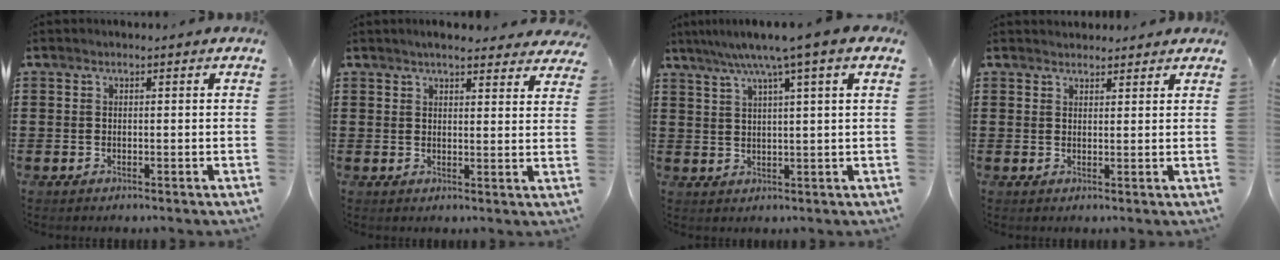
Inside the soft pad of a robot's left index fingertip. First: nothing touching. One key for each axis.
{"total": 3.8, "fx": 3.5, "fy": 0.2, "fz": 1.3, "tx": -0.034, "ty": -0.006, "tz": 0.065}
{"total": 5.9, "fx": 3.7, "fy": -0.6, "fz": 4.6, "tx": -0.100, "ty": -0.006, "tz": 0.058}
{"total": 1.8, "fx": 1.8, "fy": 0.5, "fz": -0.1, "tx": -0.003, "ty": 0.003, "tz": 0.035}